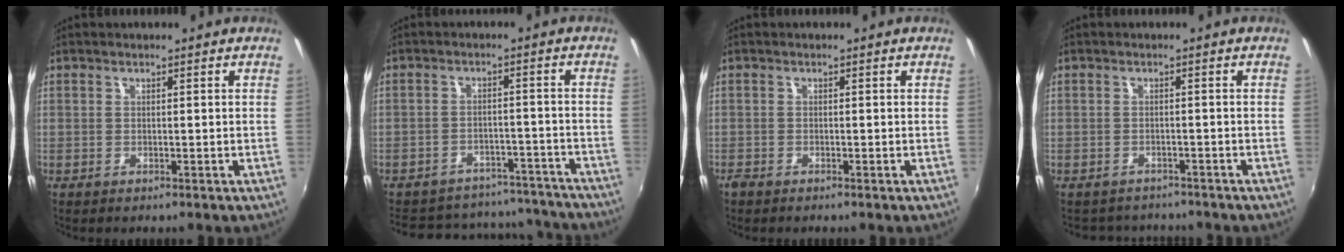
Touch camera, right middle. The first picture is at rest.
{"total": 19.9, "force": [-17.3, 7.8, 5.9], "torque": [-0.123, 0.050, -0.200]}
{"total": 1.1, "force": [-0.9, 0.4, 0.4], "torque": [-0.010, -0.004, -0.019]}
{"total": 4.8, "force": [-4.3, 2.0, 0.6], "torque": [-0.021, -0.005, -0.063]}